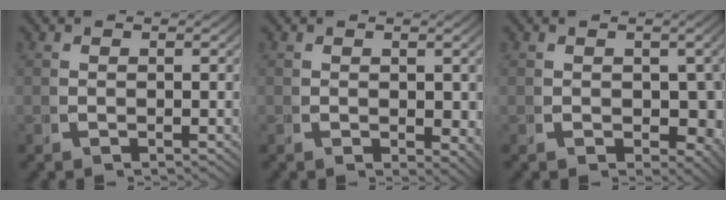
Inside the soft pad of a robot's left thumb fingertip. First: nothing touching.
{"total": 1.8, "force": [0.4, 1.2, 1.3], "torque": [-0.010, -0.011, 0.014]}
{"total": 4.9, "force": [0.1, 3.5, 3.4], "torque": [-0.032, -0.014, 0.011]}